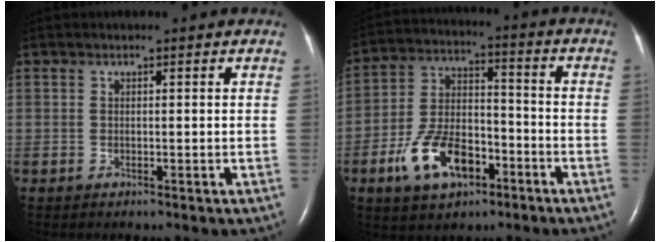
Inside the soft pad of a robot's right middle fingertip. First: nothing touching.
{"total": 11.7, "force": [-5.8, 6.1, 8.2], "torque": [-0.173, 0.012, -0.098]}